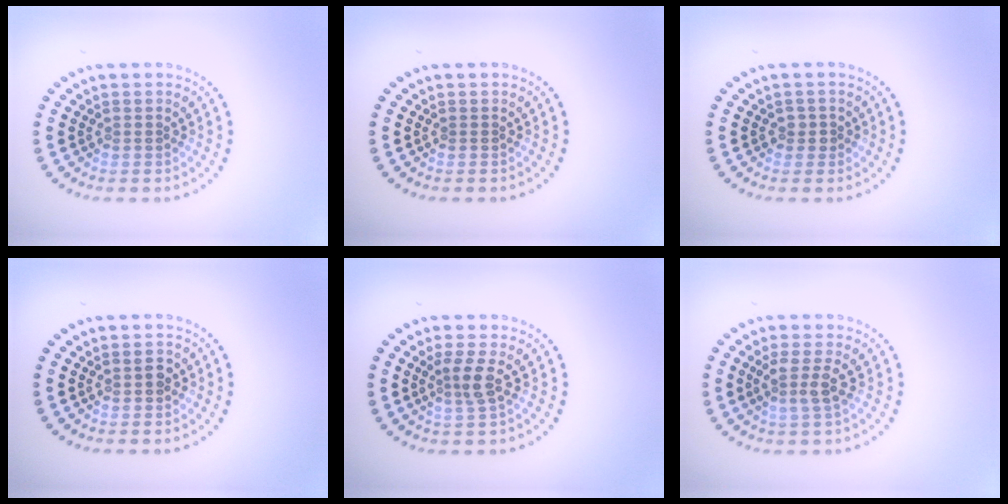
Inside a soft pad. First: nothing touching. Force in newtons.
{"total": 0.0}
{"total": 0.8, "press": 0.8, "slide": 0.3}
{"total": 1.1, "press": 1.0, "slide": 0.2}
{"total": 2.2, "press": 1.9, "slide": 1.2}
{"total": 2.2, "press": 1.8, "slide": 1.2}